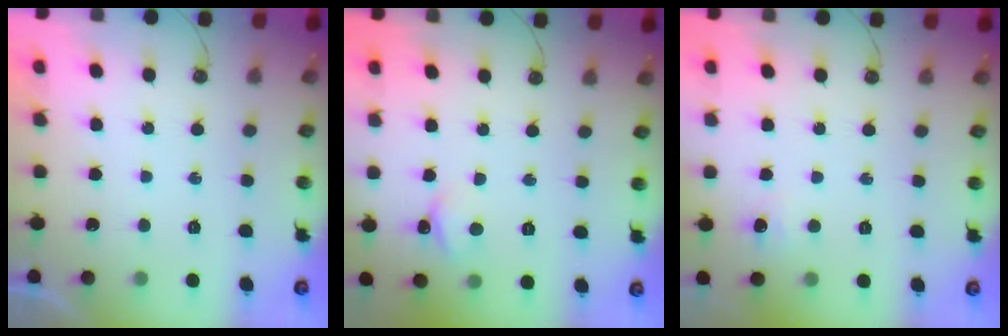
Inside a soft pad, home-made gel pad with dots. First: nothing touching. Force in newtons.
{"total": 2.5, "press": 2.5, "slide": 0.4}
{"total": 3.1, "press": 3.0, "slide": 0.7}